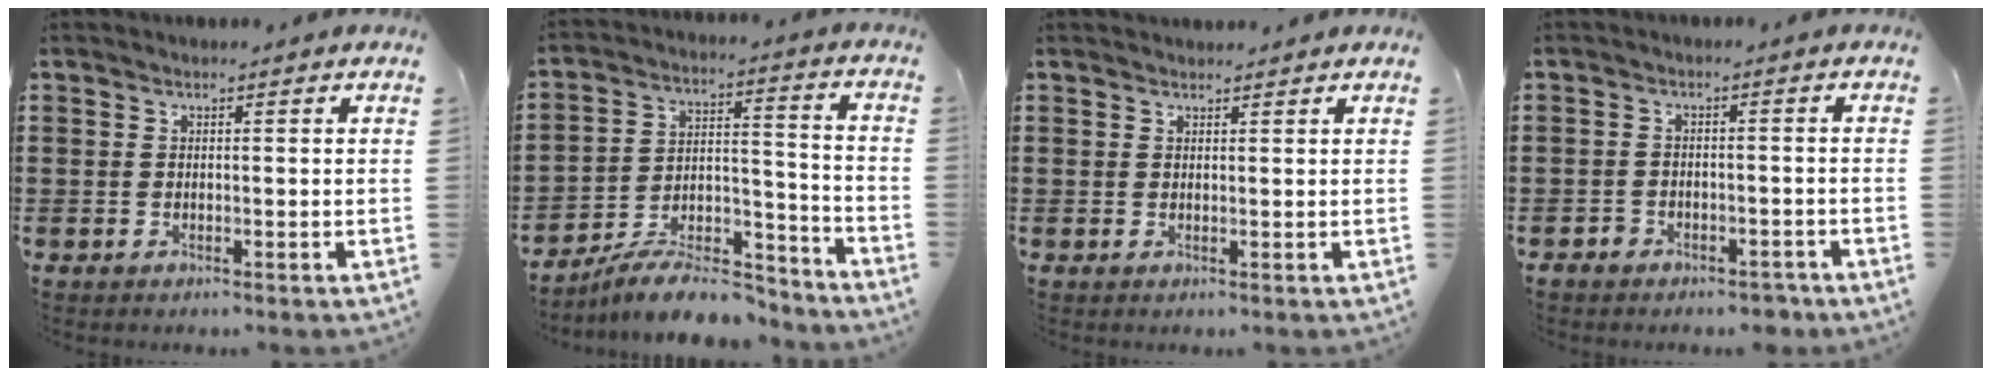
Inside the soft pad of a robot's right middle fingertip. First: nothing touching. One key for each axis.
{"total": 9.7, "fx": -8.6, "fy": 2.5, "fz": 3.6, "tx": -0.051, "ty": 0.029, "tz": -0.161}
{"total": 0.9, "fx": 0.9, "fy": 0.0, "fz": -0.1, "tx": -0.001, "ty": -0.003, "tz": 0.018}
{"total": 2.6, "fx": -2.4, "fy": 0.8, "fz": 0.1, "tx": -0.009, "ty": 0.003, "tz": -0.053}